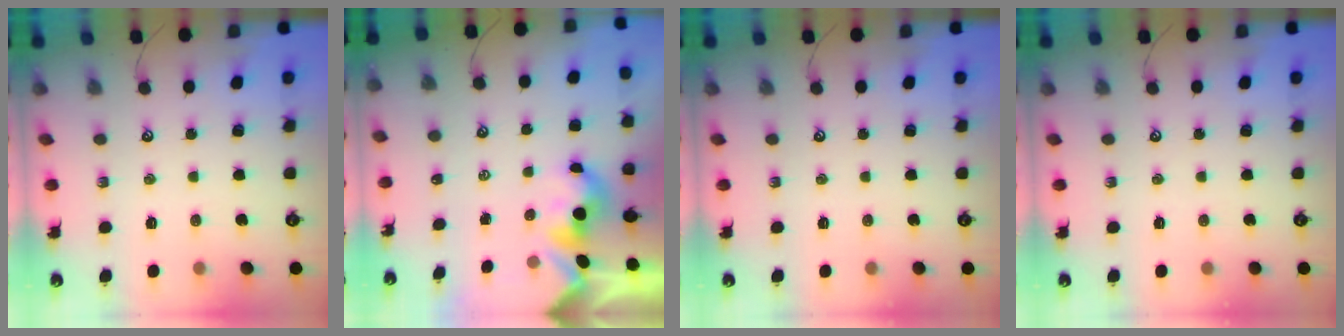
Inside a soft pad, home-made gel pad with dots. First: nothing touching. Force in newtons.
{"total": 1.5, "press": 1.5, "slide": 0.2}
{"total": 0.0}
{"total": 0.0}